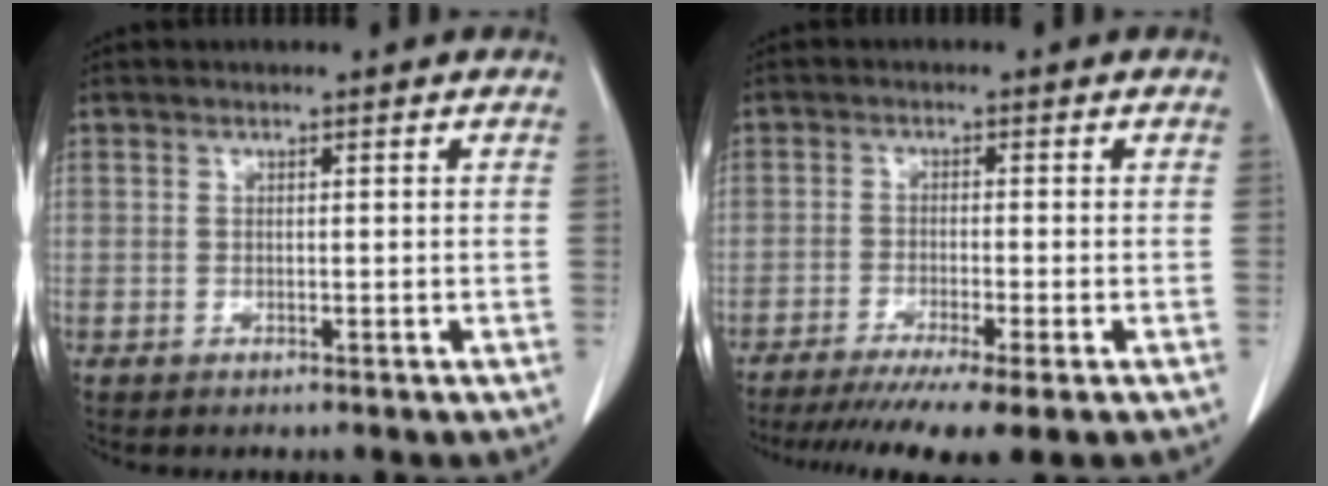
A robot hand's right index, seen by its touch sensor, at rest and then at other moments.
{"total": 10.1, "force": [-7.5, 0.0, 6.7], "torque": [-0.097, -0.021, -0.117]}